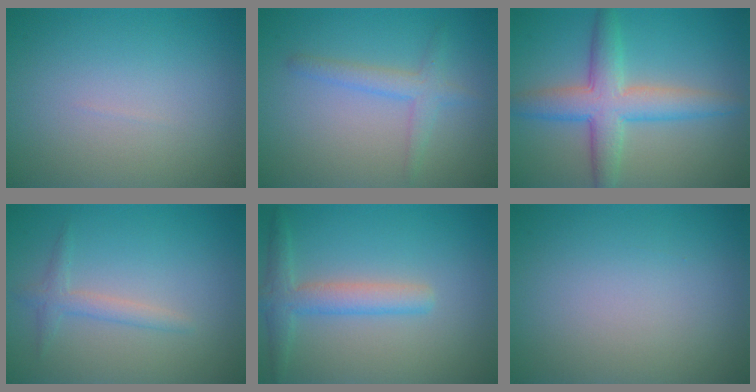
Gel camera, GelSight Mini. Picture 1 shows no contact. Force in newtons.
{"total": 2.3, "press": 2.3, "slide": 0.1}
{"total": 5.7, "press": 5.7, "slide": 0.2}
{"total": 1.7, "press": 1.7, "slide": 0.1}
{"total": 3.1, "press": 3.1, "slide": 0.2}
{"total": 0.0}